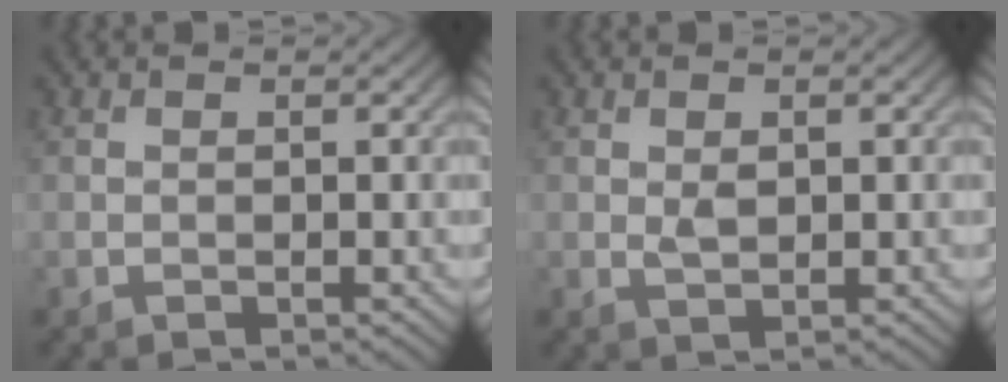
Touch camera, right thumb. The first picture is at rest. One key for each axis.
{"total": 1.4, "fx": 0.2, "fy": 0.8, "fz": 1.1, "tx": -0.024, "ty": -0.003, "tz": 0.007}